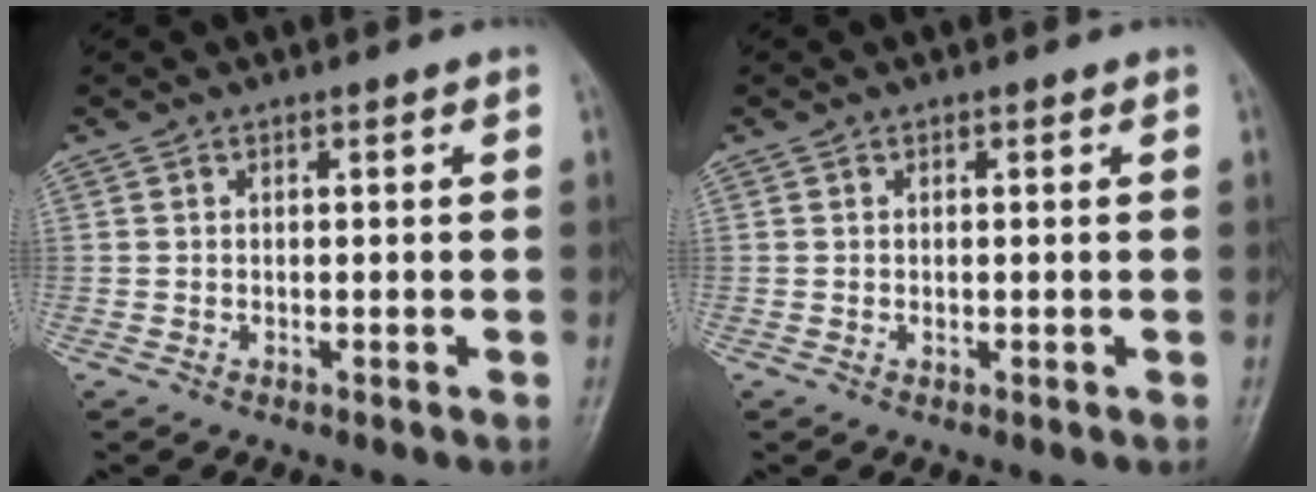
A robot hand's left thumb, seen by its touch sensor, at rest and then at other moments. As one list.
[{"total": 0.6, "force": [0.1, 0.5, 0.3], "torque": [0.001, 0.001, -0.001]}]